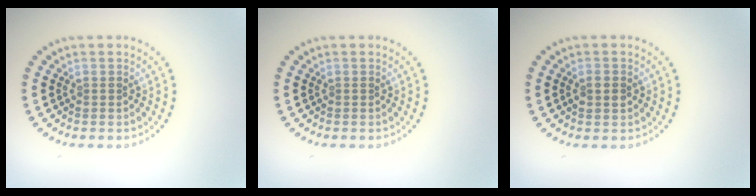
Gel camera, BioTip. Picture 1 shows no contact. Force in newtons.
{"total": 0.0}
{"total": 1.4, "press": 1.3, "slide": 0.1}